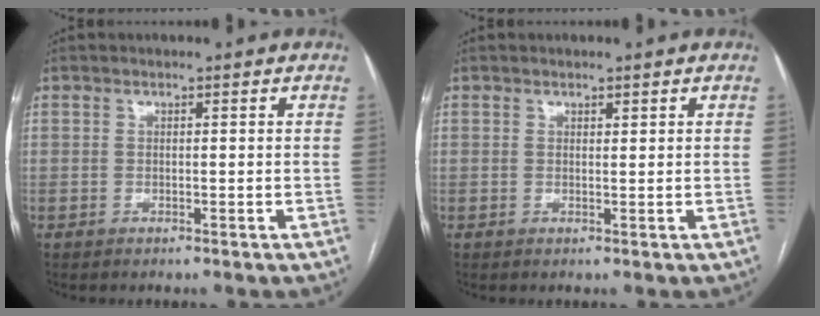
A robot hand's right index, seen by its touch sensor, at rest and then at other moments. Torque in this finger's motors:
{"motor_torque": [0.00, 0.01, -0.03, -0.01]}